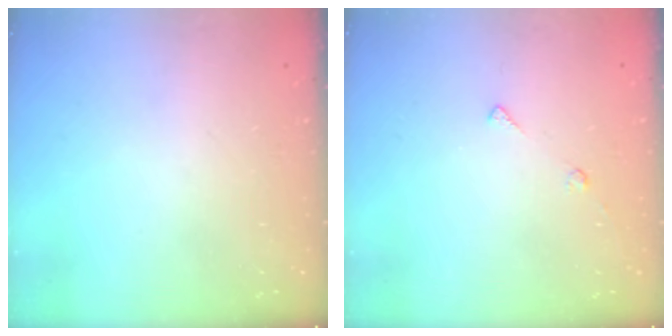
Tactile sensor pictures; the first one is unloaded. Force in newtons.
{"total": 6.0, "press": 6.0, "slide": 0.6}